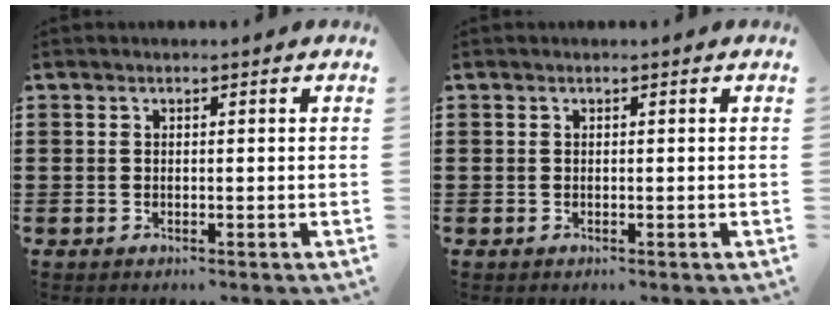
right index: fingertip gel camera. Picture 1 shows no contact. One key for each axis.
{"total": 0.0}